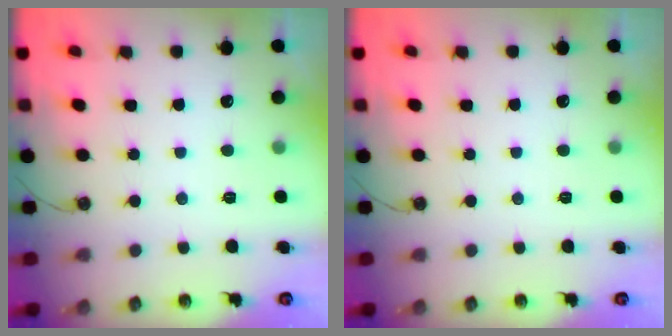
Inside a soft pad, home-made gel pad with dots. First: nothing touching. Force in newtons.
{"total": 0.0}